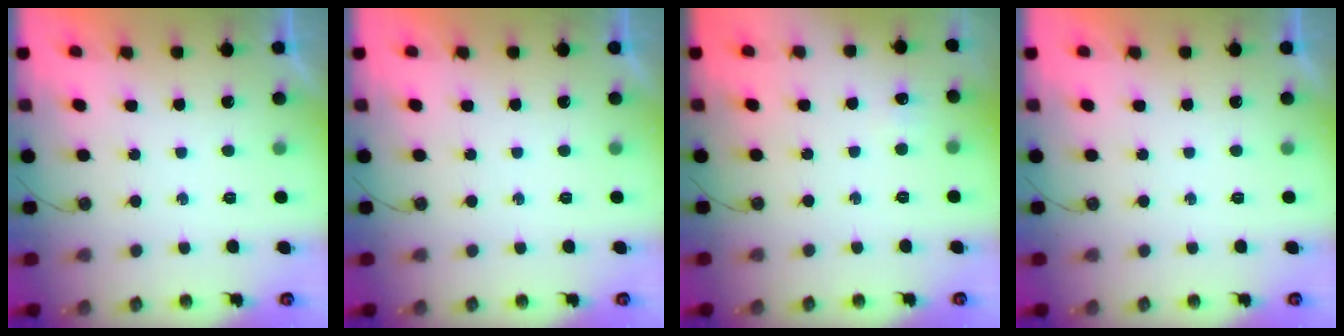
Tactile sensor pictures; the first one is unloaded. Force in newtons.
{"total": 0.0}
{"total": 3.7, "press": 3.7, "slide": 0.5}
{"total": 0.0}